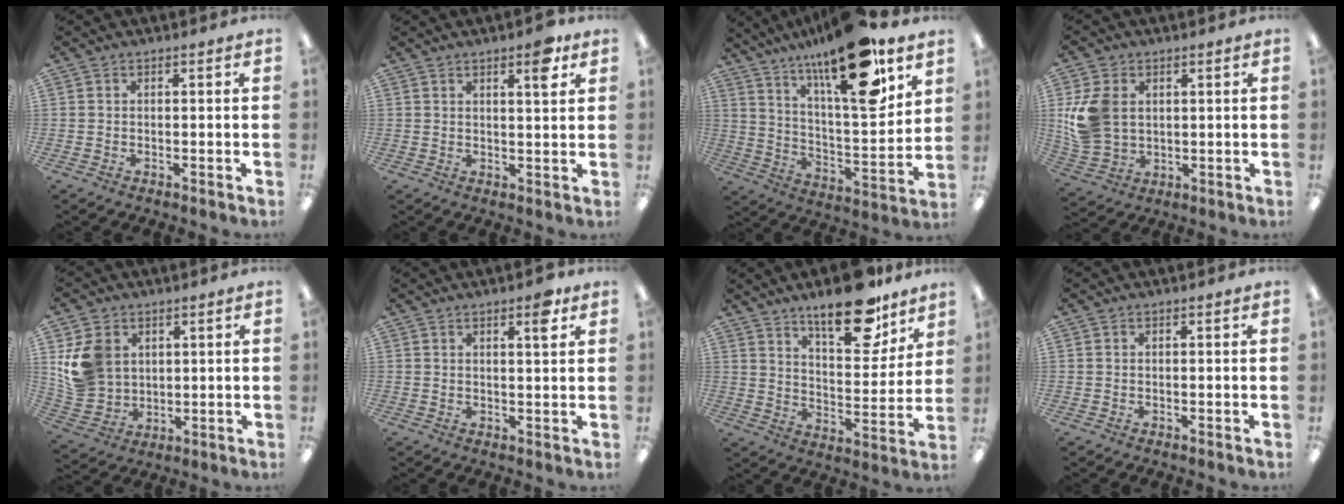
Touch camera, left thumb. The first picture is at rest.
{"total": 5.1, "force": [3.2, 1.0, 3.9], "torque": [-0.044, -0.015, 0.047]}
{"total": 22.1, "force": [15.2, 5.9, 15.0], "torque": [-0.240, -0.092, 0.246]}
{"total": 11.3, "force": [2.3, 8.8, 6.7], "torque": [-0.141, 0.010, 0.048]}
{"total": 11.0, "force": [3.7, 9.2, 4.7], "torque": [-0.104, -0.001, 0.076]}
{"total": 4.0, "force": [2.5, 0.6, 3.0], "torque": [-0.043, -0.010, 0.037]}
{"total": 17.2, "force": [12.6, 6.4, 9.8], "torque": [-0.136, -0.075, 0.210]}
{"total": 0.0}